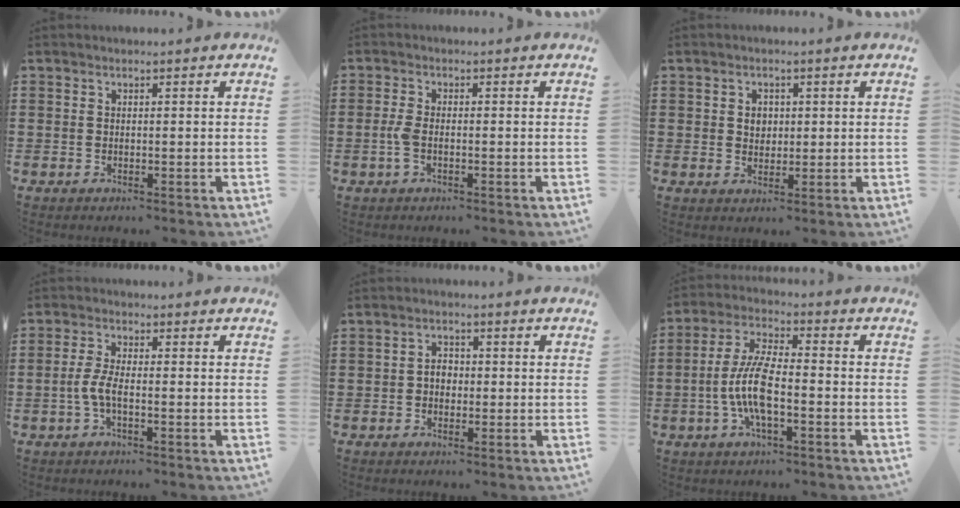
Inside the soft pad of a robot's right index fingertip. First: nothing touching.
{"total": 2.8, "force": [-0.7, 1.1, 2.5], "torque": [-0.060, -0.004, -0.017]}
{"total": 2.2, "force": [0.4, 1.8, 1.2], "torque": [-0.029, 0.010, 0.006]}
{"total": 3.7, "force": [-1.2, 1.0, 3.3], "torque": [-0.087, -0.007, -0.029]}
{"total": 2.2, "force": [-0.4, 1.6, 1.5], "torque": [-0.030, 0.005, -0.009]}
{"total": 8.5, "force": [-2.1, 2.7, 7.8], "torque": [-0.189, -0.015, -0.048]}